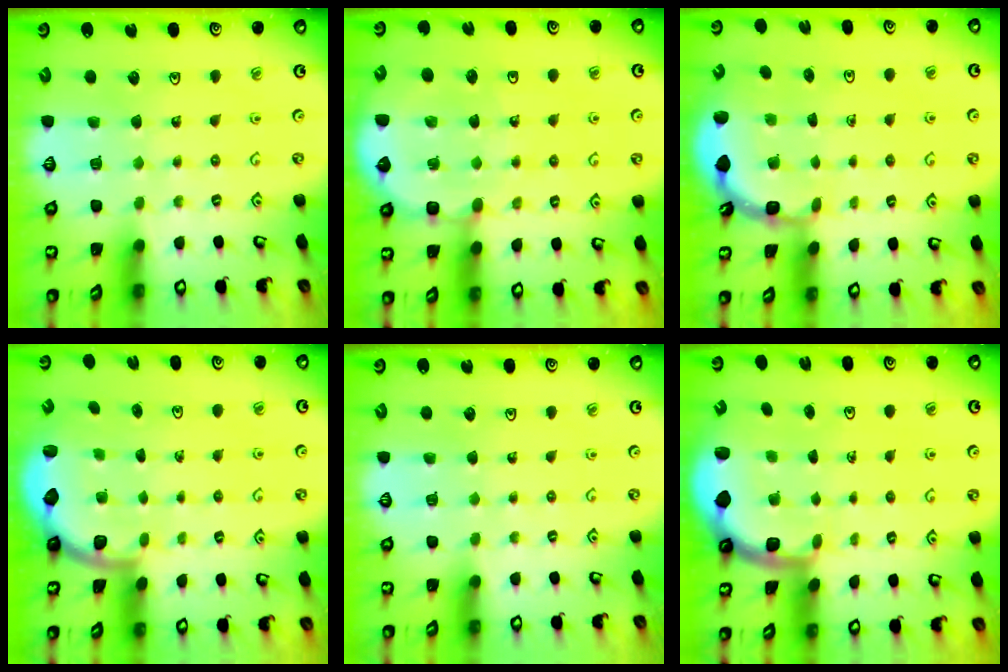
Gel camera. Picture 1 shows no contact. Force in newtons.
{"total": 6.6, "press": 6.4, "slide": 1.5}
{"total": 1.9, "press": 1.8, "slide": 0.6}
{"total": 2.2, "press": 2.1, "slide": 0.7}
{"total": 0.0}
{"total": 1.7, "press": 1.7, "slide": 0.3}